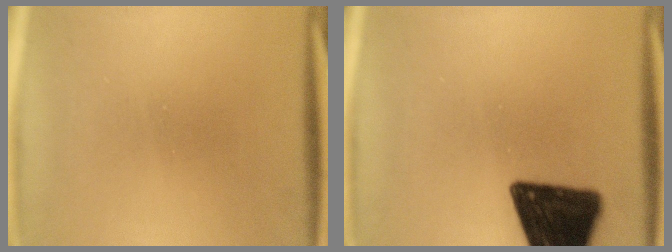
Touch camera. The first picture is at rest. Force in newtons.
{"total": 17.0}